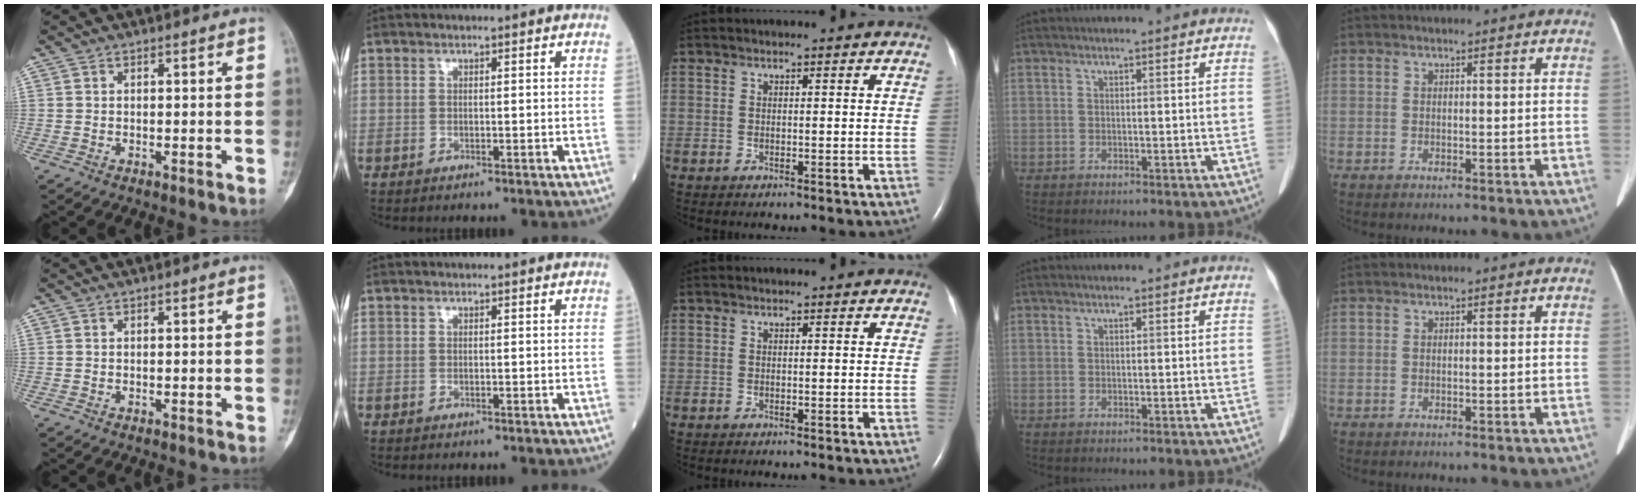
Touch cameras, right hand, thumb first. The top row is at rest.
{}